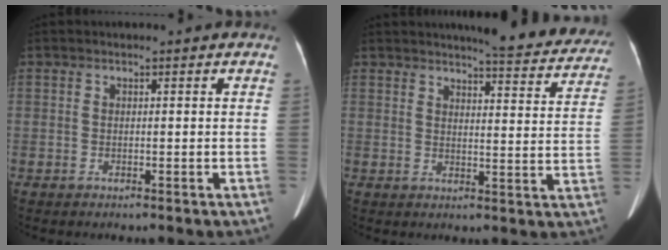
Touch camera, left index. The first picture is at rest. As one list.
[{"total": 13.8, "force": [12.8, 1.9, 4.8], "torque": [-0.043, -0.038, 0.131]}]